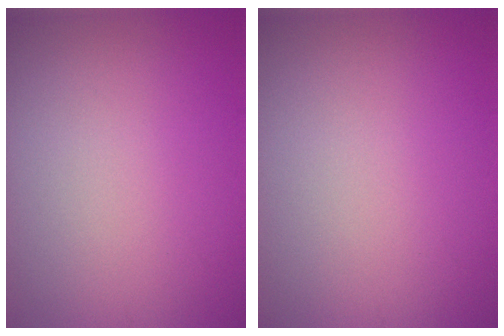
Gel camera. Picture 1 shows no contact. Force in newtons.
{"total": 0.0}